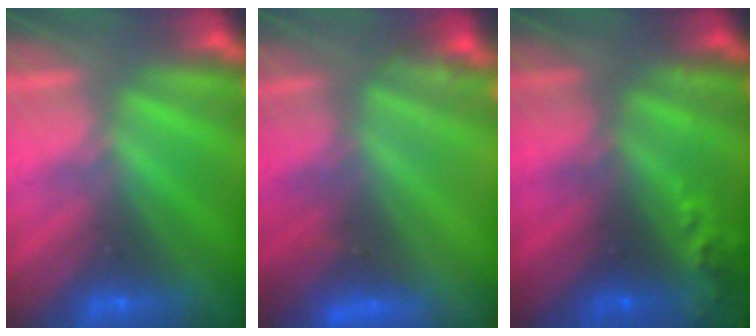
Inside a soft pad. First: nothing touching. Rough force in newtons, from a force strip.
{"total": 3.9}
{"total": 8.1}